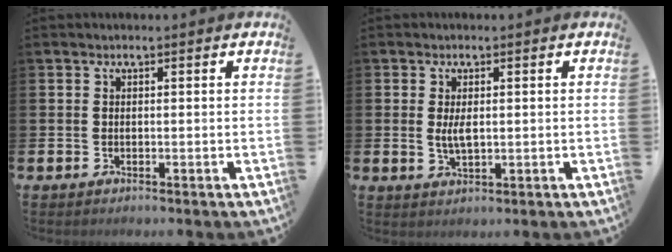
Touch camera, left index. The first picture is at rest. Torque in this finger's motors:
{"motor_torque": [0.34, 0.01, 0.08, 0.04]}